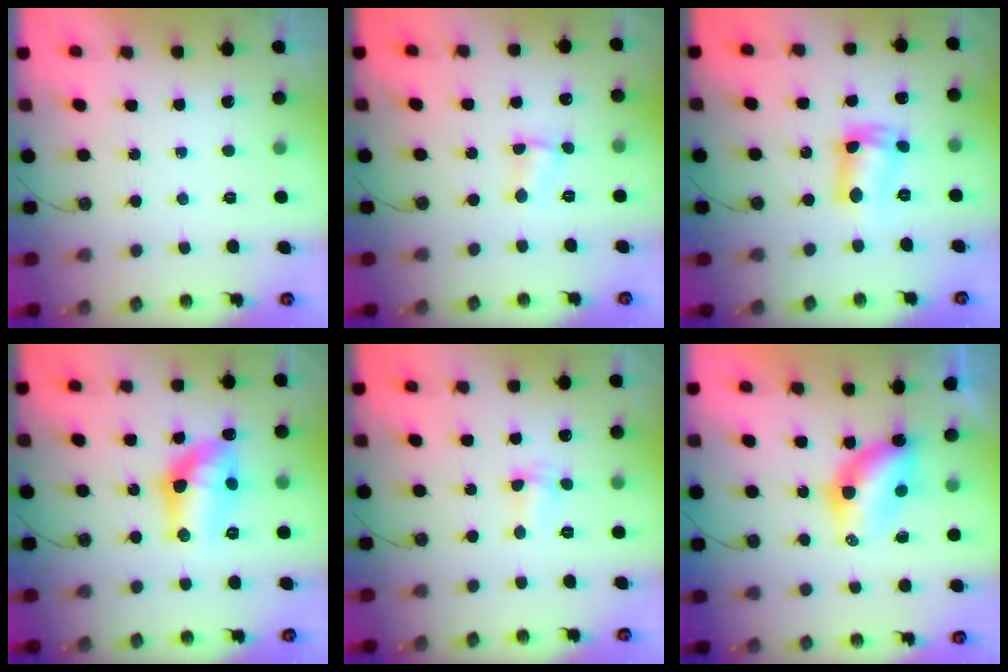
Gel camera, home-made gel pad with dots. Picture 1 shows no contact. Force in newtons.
{"total": 2.4, "press": 2.3, "slide": 0.4}
{"total": 9.7, "press": 9.7, "slide": 0.8}
{"total": 12.6, "press": 12.6, "slide": 0.6}
{"total": 1.7, "press": 1.6, "slide": 0.6}
{"total": 6.5, "press": 6.5, "slide": 0.5}